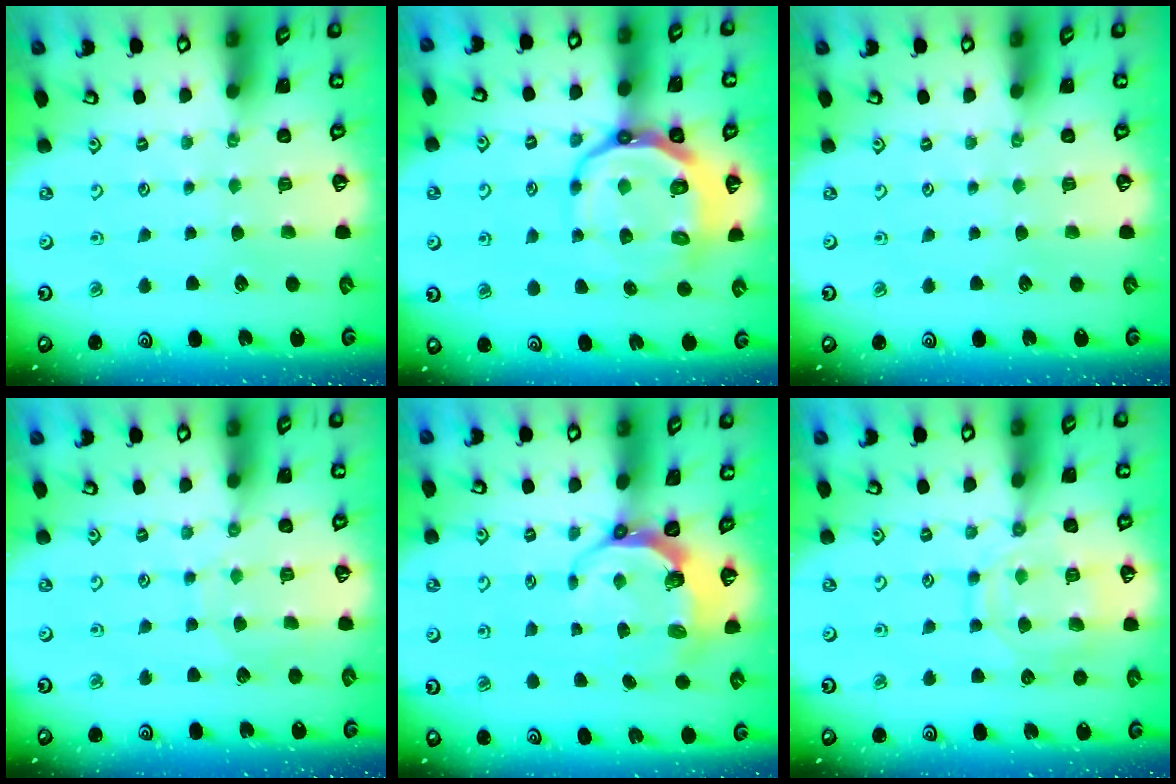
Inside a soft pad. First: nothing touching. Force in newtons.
{"total": 14.6, "press": 14.2, "slide": 3.3}
{"total": 0.0}
{"total": 6.3, "press": 6.3, "slide": 0.6}
{"total": 7.2, "press": 5.9, "slide": 4.1}
{"total": 13.6, "press": 13.5, "slide": 1.2}